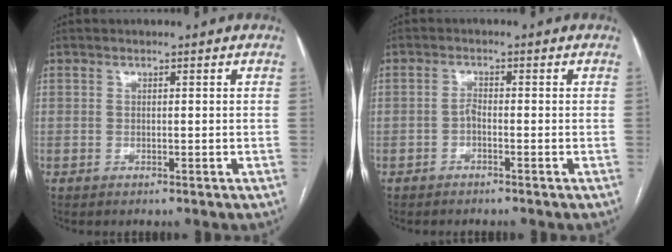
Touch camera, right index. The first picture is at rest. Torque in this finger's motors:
{"motor_torque": [0.22, -0.10, 0.04, 0.03]}